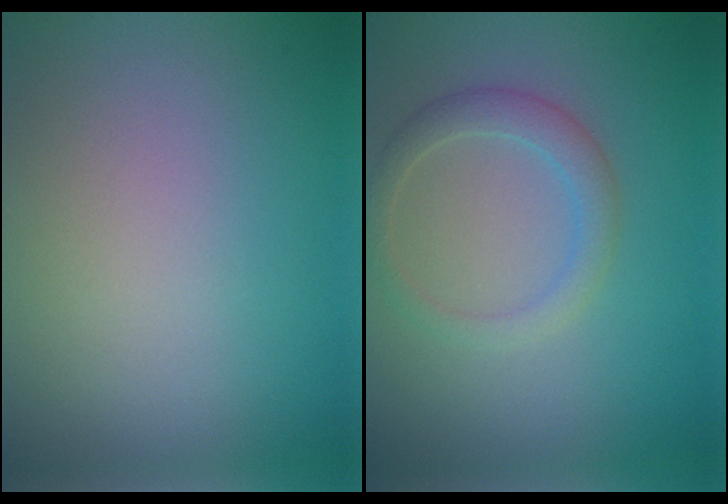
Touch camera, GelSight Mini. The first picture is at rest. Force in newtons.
{"total": 2.4, "press": 2.4, "slide": 0.1}